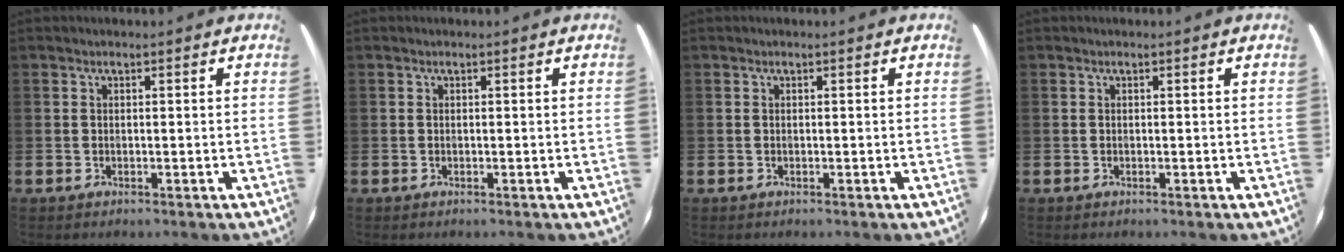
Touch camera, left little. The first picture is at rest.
{"total": 0.0}
{"total": 0.0}
{"total": 0.0}